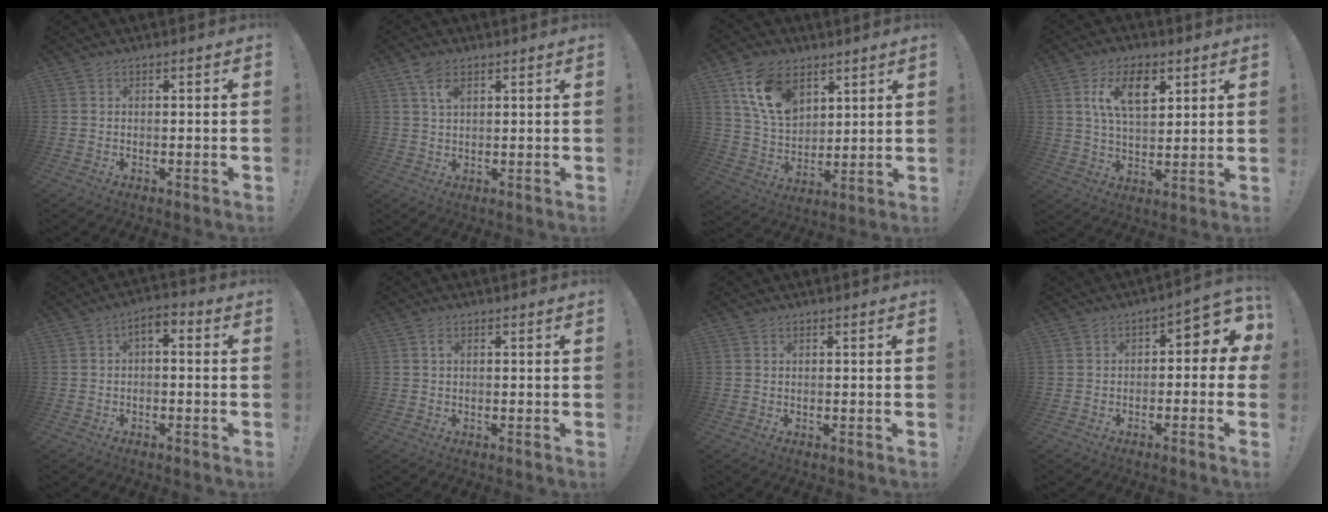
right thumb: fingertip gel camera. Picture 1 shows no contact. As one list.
[{"total": 4.9, "force": [2.8, 2.3, 3.4], "torque": [-0.056, -0.009, 0.049]}, {"total": 15.0, "force": [7.7, 9.8, 8.4], "torque": [-0.152, -0.027, 0.150]}, {"total": 12.2, "force": [5.5, 6.6, 8.6], "torque": [-0.138, -0.006, 0.099]}, {"total": 3.5, "force": [-1.2, 1.8, 2.8], "torque": [-0.049, 0.008, -0.021]}, {"total": 1.1, "force": [0.3, 0.5, 1.0], "torque": [-0.022, 0.004, 0.005]}, {"total": 0.0}, {"total": 4.9, "force": [-0.3, 2.7, 4.1], "torque": [-0.042, 0.000, -0.009]}]